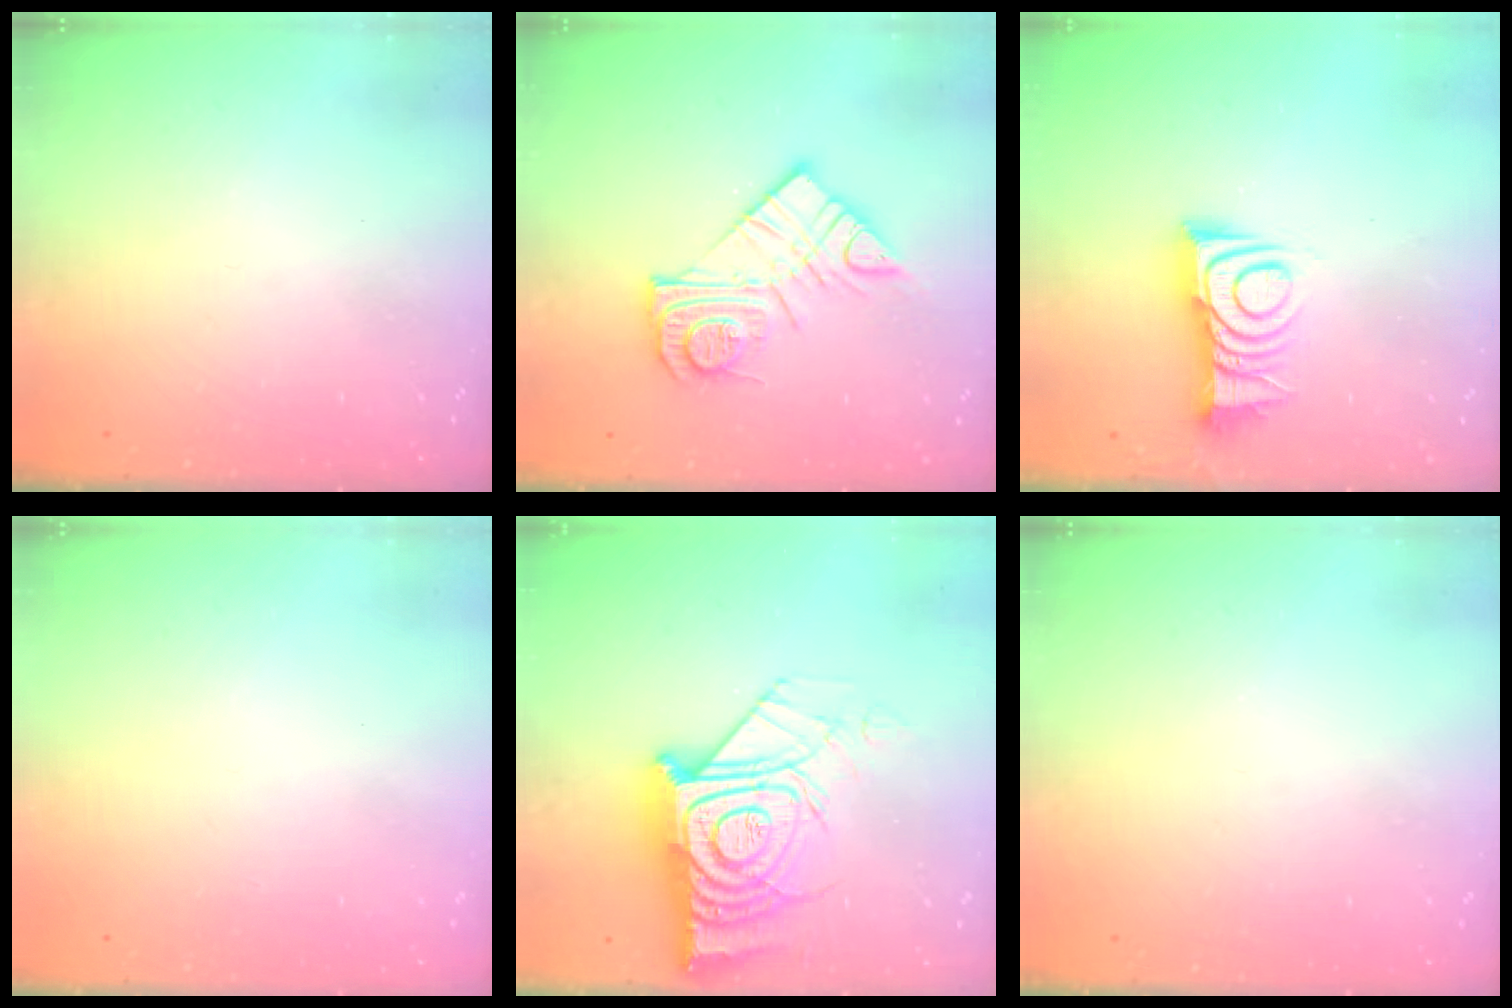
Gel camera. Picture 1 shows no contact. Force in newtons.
{"total": 14.1, "press": 14.1, "slide": 1.0}
{"total": 11.2, "press": 11.2, "slide": 0.5}
{"total": 1.5, "press": 1.5, "slide": 0.1}
{"total": 22.0, "press": 21.9, "slide": 1.7}
{"total": 0.0}